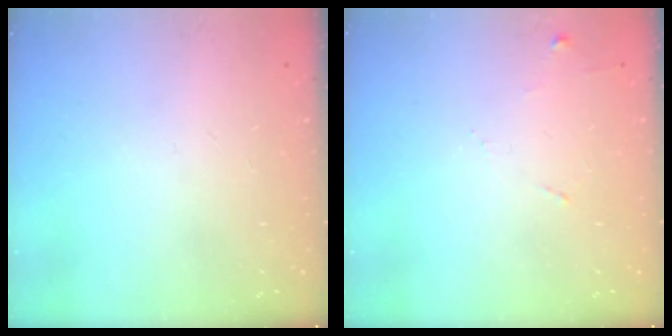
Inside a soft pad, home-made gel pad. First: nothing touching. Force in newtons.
{"total": 5.9, "press": 5.8, "slide": 0.7}